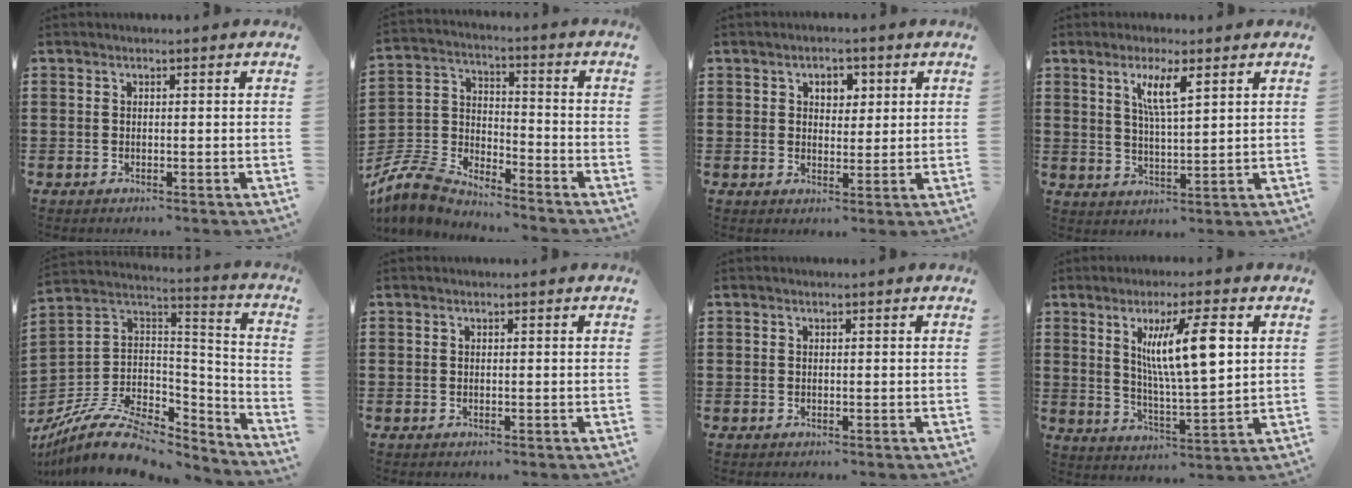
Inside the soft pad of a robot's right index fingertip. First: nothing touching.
{"total": 7.0, "force": [-6.7, 1.6, 1.4], "torque": [-0.062, -0.005, -0.143]}
{"total": 3.1, "force": [1.2, 2.2, 1.7], "torque": [-0.025, 0.005, 0.016]}
{"total": 5.5, "force": [2.6, 1.2, 4.7], "torque": [-0.101, 0.005, 0.043]}
{"total": 11.2, "force": [-7.6, 5.7, 5.9], "torque": [-0.127, 0.012, -0.140]}
{"total": 0.0}
{"total": 0.0}
{"total": 11.0, "force": [3.7, 2.1, 10.1], "torque": [-0.192, 0.006, 0.058]}